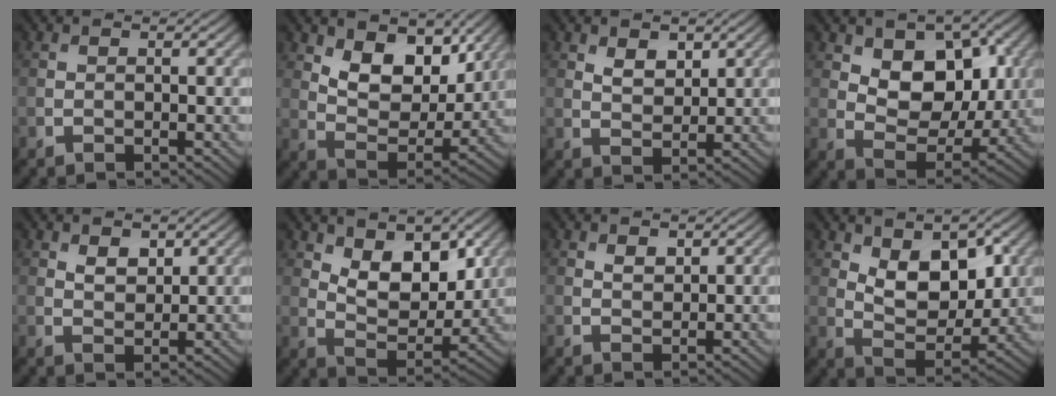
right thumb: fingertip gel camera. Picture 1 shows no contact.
{"total": 9.9, "force": [5.0, 5.5, 6.5], "torque": [-0.132, -0.016, 0.087]}
{"total": 3.2, "force": [1.8, 1.9, 1.9], "torque": [-0.038, -0.006, 0.034]}
{"total": 9.7, "force": [3.1, 6.4, 6.6], "torque": [-0.124, -0.017, 0.047]}
{"total": 2.8, "force": [1.6, 1.7, 1.7], "torque": [-0.032, -0.005, 0.030]}
{"total": 9.5, "force": [4.3, 5.1, 6.8], "torque": [-0.132, -0.013, 0.073]}
{"total": 1.7, "force": [1.0, 1.0, 1.0], "torque": [-0.016, -0.003, 0.021]}
{"total": 9.1, "force": [3.2, 5.3, 6.7], "torque": [-0.128, -0.014, 0.051]}